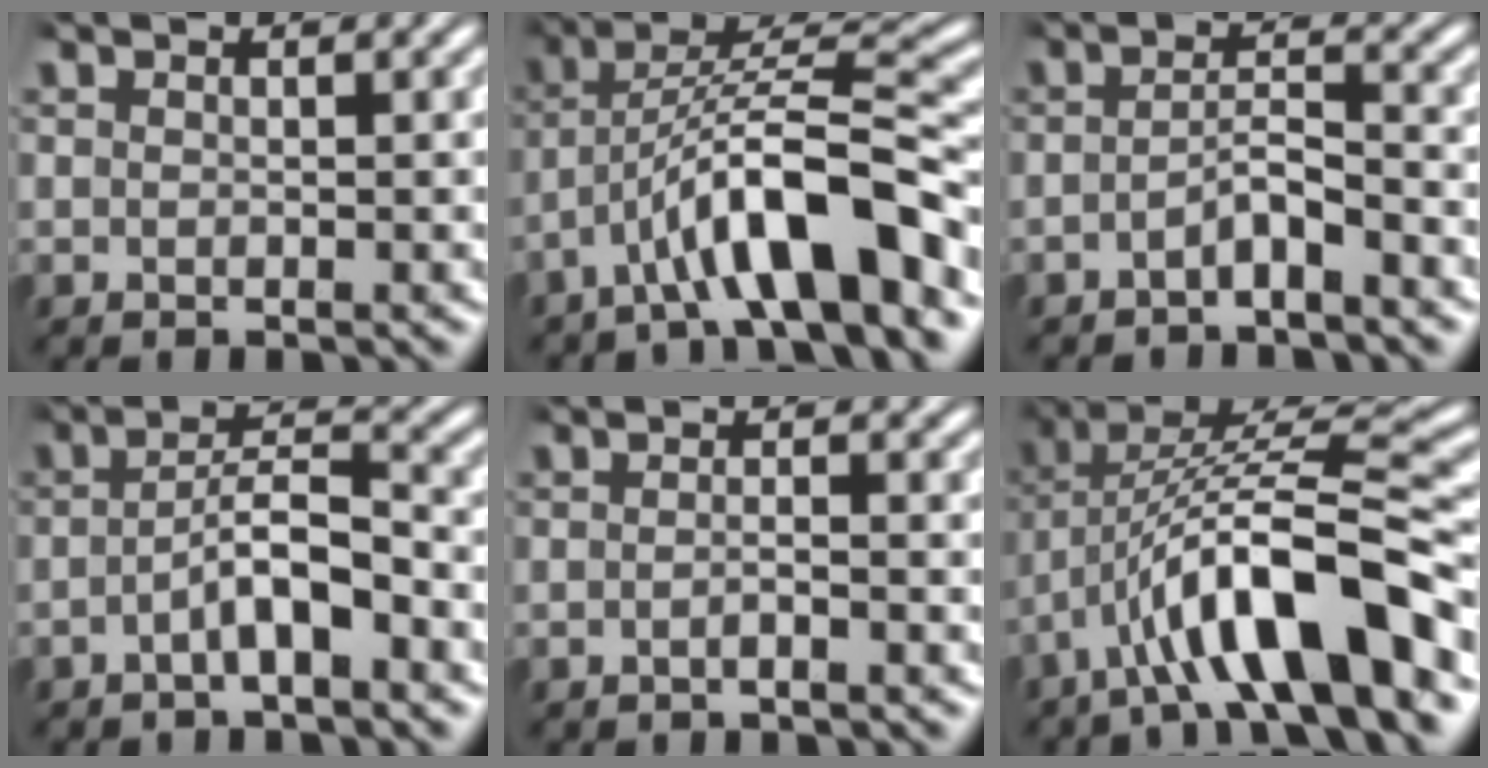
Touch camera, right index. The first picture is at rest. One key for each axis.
{"total": 6.5, "fx": -1.0, "fy": 2.1, "fz": 6.1, "tx": -0.108, "ty": 0.001, "tz": -0.016}
{"total": 2.5, "fx": -2.1, "fy": 0.3, "fz": 1.4, "tx": -0.023, "ty": -0.009, "tz": -0.034}
{"total": 3.7, "fx": -2.1, "fy": 0.8, "fz": 2.9, "tx": -0.048, "ty": -0.001, "tz": -0.036}
{"total": 1.2, "fx": -0.9, "fy": -0.1, "fz": 0.8, "tx": -0.013, "ty": 0.000, "tz": -0.021}
{"total": 7.9, "fx": -1.6, "fy": 2.6, "fz": 7.2, "tx": -0.135, "ty": -0.007, "tz": -0.018}